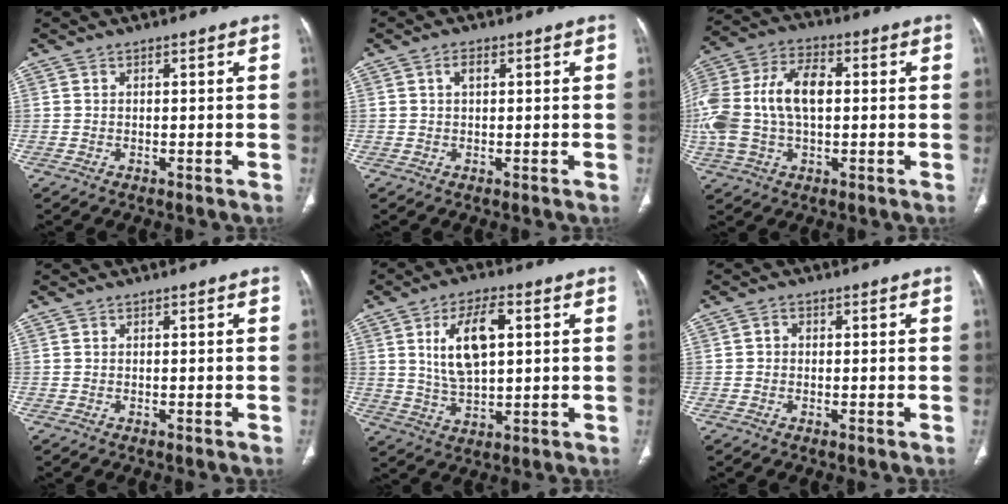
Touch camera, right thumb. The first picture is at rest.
{"total": 2.0, "force": [0.7, 1.1, 1.6], "torque": [-0.030, 0.006, 0.013]}
{"total": 18.6, "force": [0.9, 11.1, 14.9], "torque": [-0.339, 0.025, 0.015]}
{"total": 0.0}
{"total": 11.5, "force": [2.9, 5.3, 9.8], "torque": [-0.173, -0.003, 0.057]}
{"total": 1.3, "force": [0.0, 1.2, 0.6], "torque": [-0.004, 0.006, 0.000]}